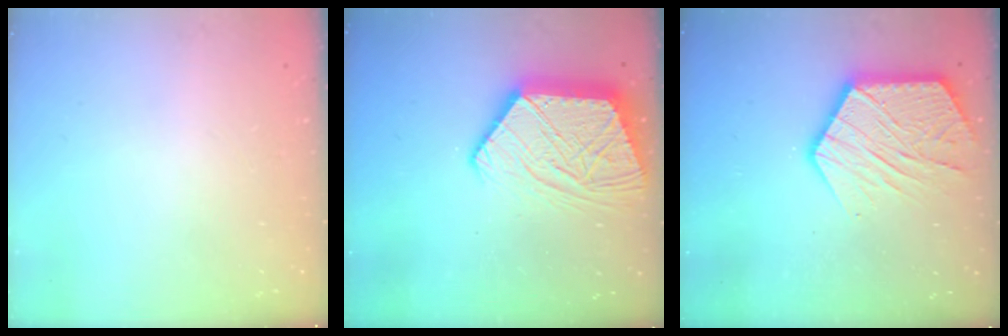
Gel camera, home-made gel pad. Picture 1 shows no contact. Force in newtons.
{"total": 18.2, "press": 18.1, "slide": 1.6}
{"total": 17.4, "press": 17.4, "slide": 1.2}